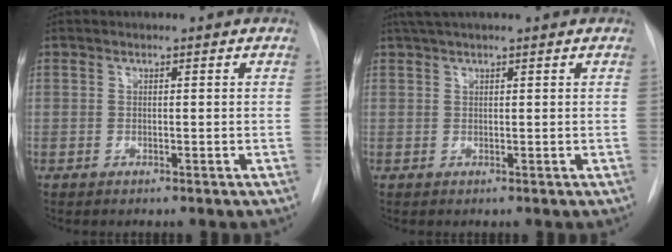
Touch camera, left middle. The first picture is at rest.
{"total": 4.7, "force": [3.9, 0.4, 2.7], "torque": [-0.044, 0.037, 0.067]}